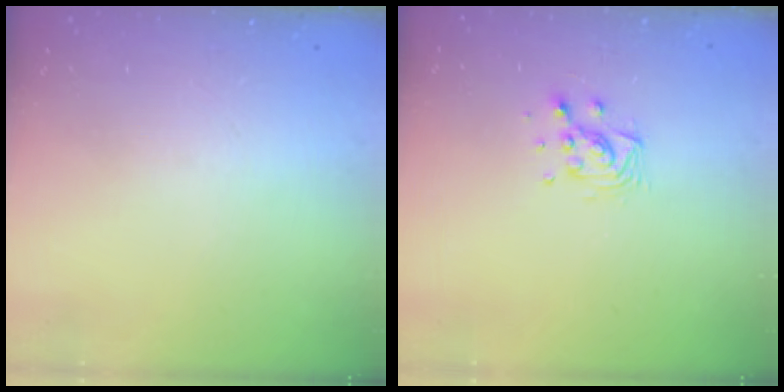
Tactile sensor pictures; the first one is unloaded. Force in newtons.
{"total": 7.8, "press": 7.8, "slide": 0.3}